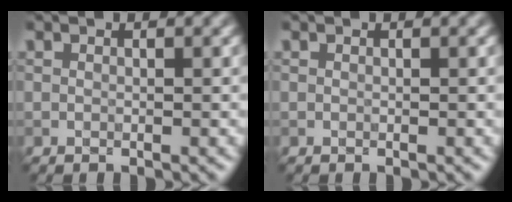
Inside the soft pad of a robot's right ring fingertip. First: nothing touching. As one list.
[{"total": 0.0}]